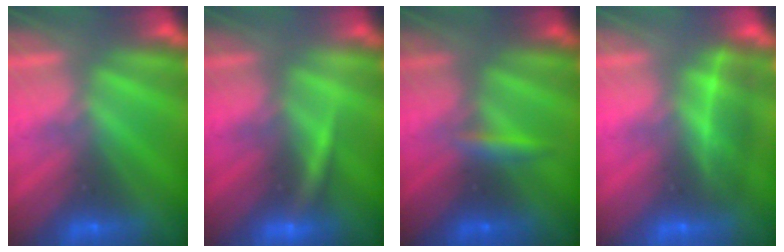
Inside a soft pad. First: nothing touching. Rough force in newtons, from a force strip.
{"total": 3.0}
{"total": 2.4}
{"total": 2.1}